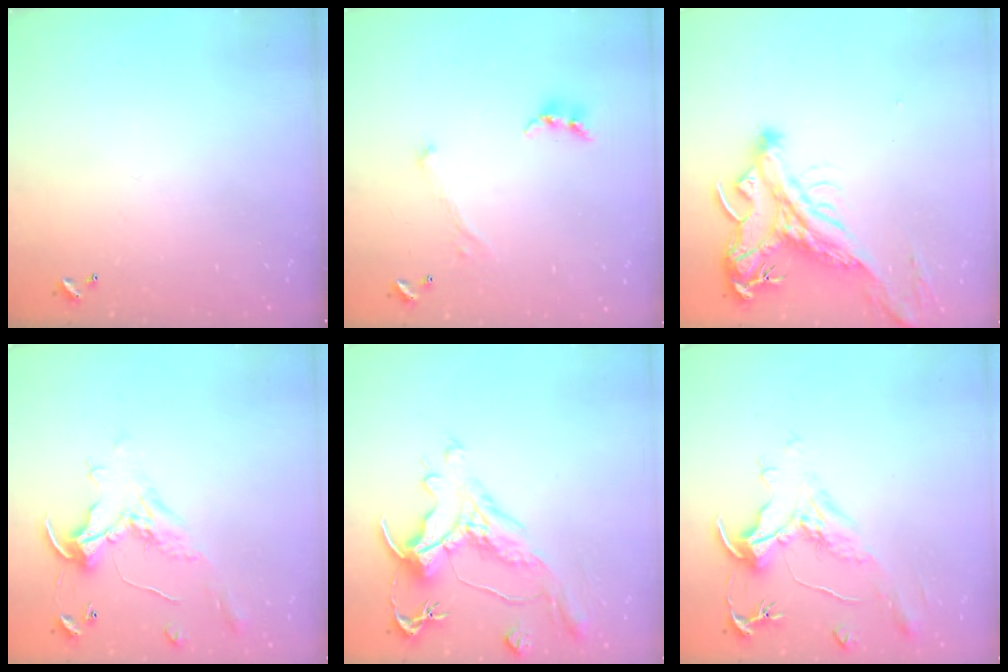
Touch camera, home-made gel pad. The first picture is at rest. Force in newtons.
{"total": 0.8, "press": 0.7, "slide": 0.4}
{"total": 5.9, "press": 5.6, "slide": 1.9}
{"total": 0.8, "press": 0.5, "slide": 0.6}
{"total": 2.2, "press": 1.7, "slide": 1.4}
{"total": 2.2, "press": 1.7, "slide": 1.4}